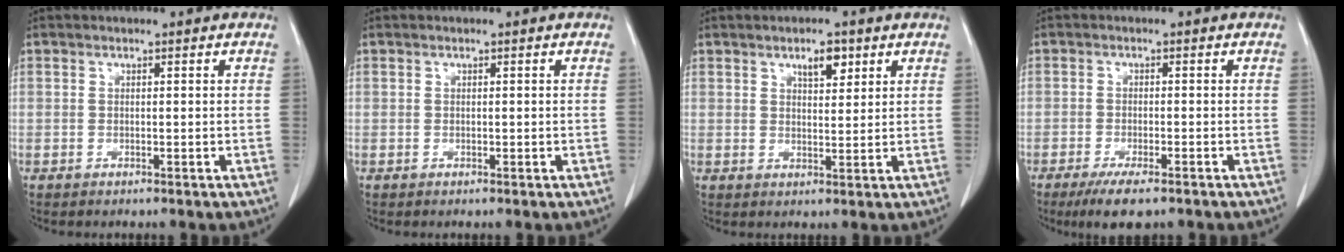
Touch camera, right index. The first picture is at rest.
{"total": 0.0}
{"total": 3.8, "force": [2.2, 1.5, 2.7], "torque": [-0.043, -0.001, 0.036]}
{"total": 5.5, "force": [-3.9, 1.3, 3.6], "torque": [-0.062, -0.010, -0.062]}